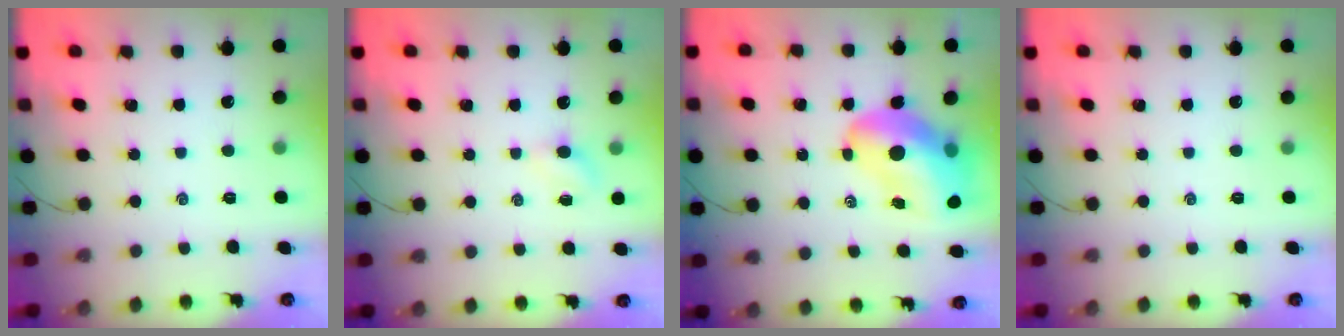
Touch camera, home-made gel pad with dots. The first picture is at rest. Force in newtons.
{"total": 2.9, "press": 2.8, "slide": 0.9}
{"total": 16.9, "press": 16.3, "slide": 4.7}
{"total": 0.0}